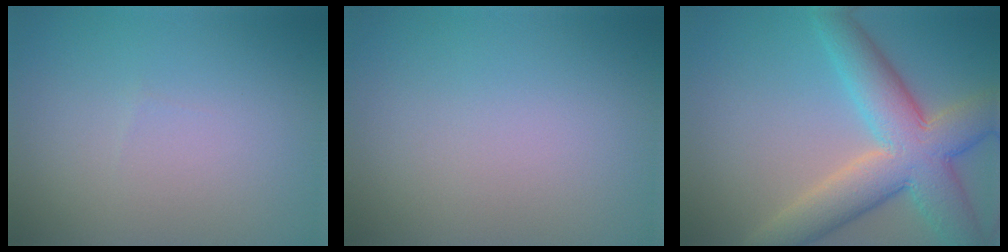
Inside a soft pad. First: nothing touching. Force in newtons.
{"total": 0.0}
{"total": 9.1, "press": 9.1, "slide": 0.5}